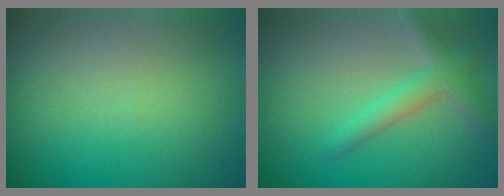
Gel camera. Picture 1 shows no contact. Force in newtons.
{"total": 2.9, "press": 2.9, "slide": 0.1}